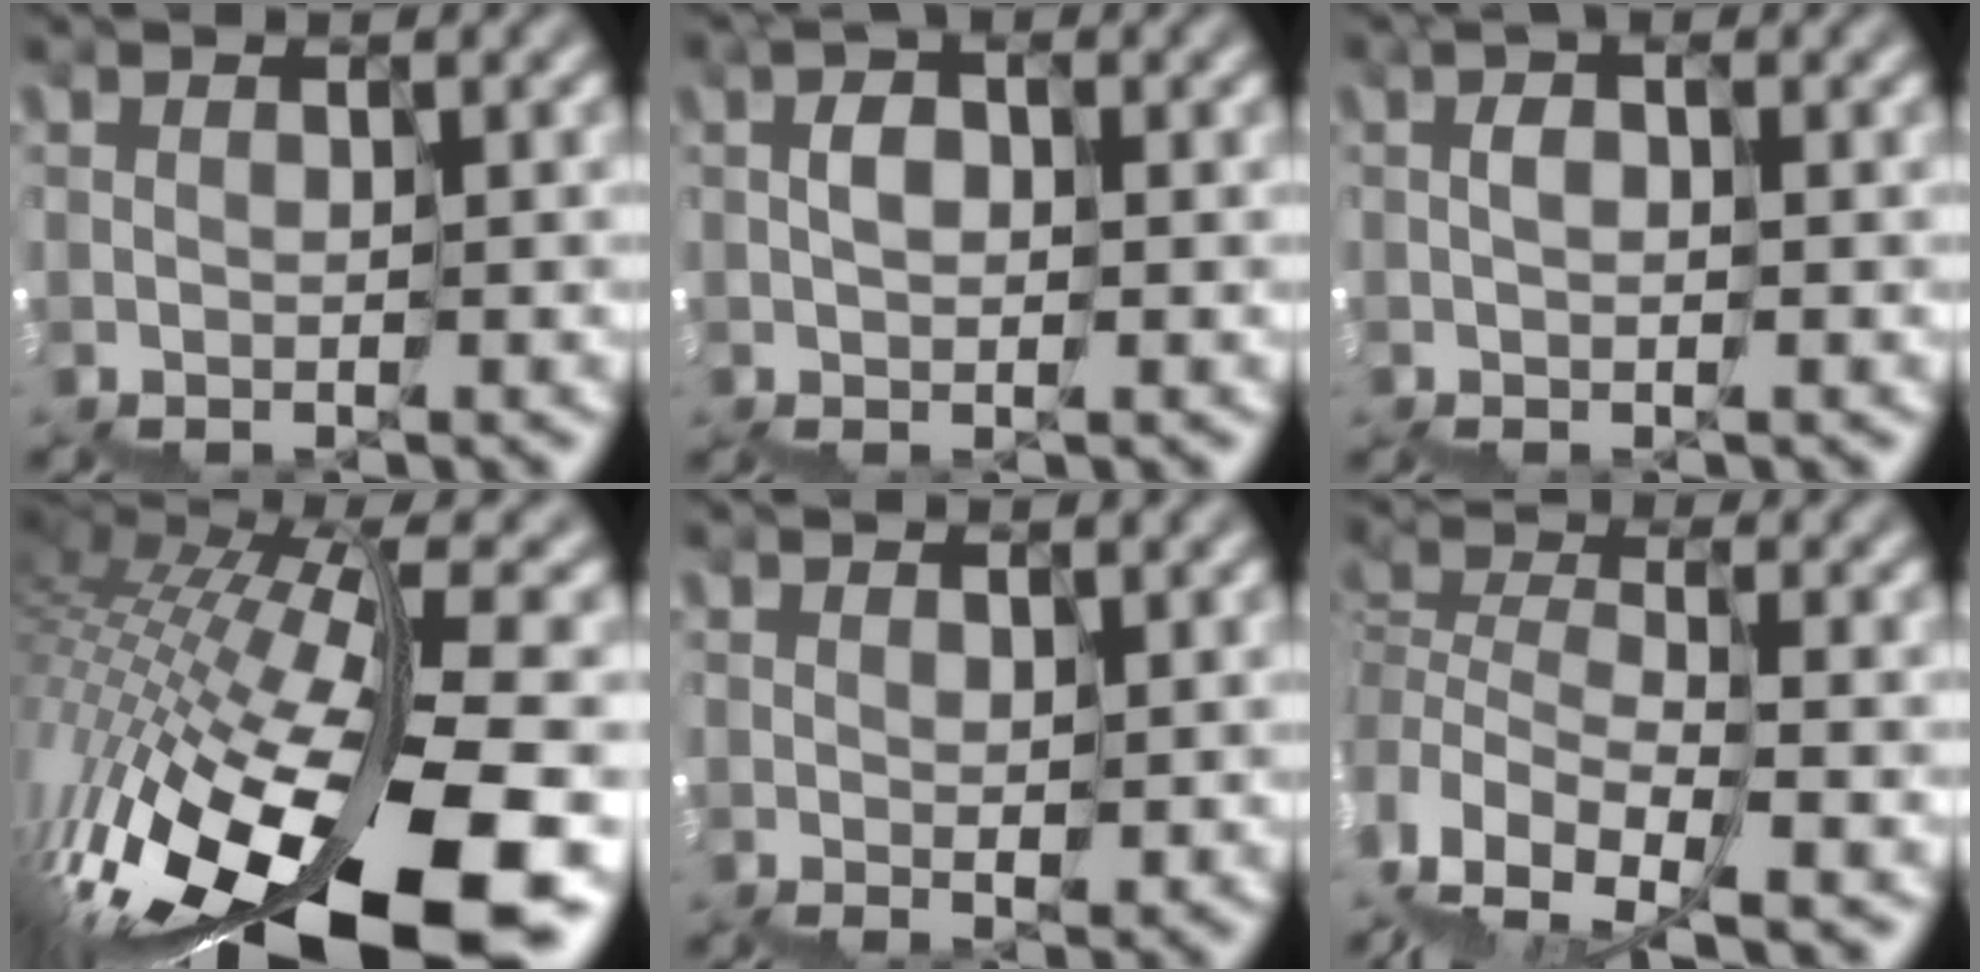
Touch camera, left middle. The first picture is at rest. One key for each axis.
{"total": 0.5, "fx": 0.1, "fy": 0.5, "fz": 0.2, "tx": -0.005, "ty": 0.014, "tz": -0.002}
{"total": 0.0}
{"total": 14.5, "fx": -6.7, "fy": 3.8, "fz": 12.3, "tx": -0.245, "ty": 0.000, "tz": -0.105}
{"total": 1.3, "fx": 0.7, "fy": 0.8, "fz": 0.6, "tx": -0.013, "ty": 0.015, "tz": 0.006}
{"total": 7.1, "fx": -4.1, "fy": 3.9, "fz": 4.2, "tx": -0.102, "ty": -0.003, "tz": -0.076}